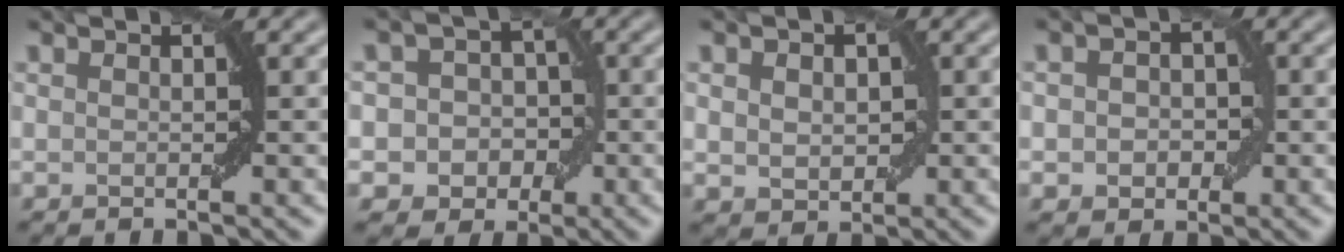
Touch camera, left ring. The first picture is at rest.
{"total": 5.8, "force": [-0.8, 5.4, 1.9], "torque": [-0.009, 0.034, -0.044]}
{"total": 2.6, "force": [0.4, 2.0, 1.6], "torque": [-0.024, 0.000, 0.007]}
{"total": 2.9, "force": [-0.2, 2.4, 1.7], "torque": [-0.009, 0.000, -0.012]}